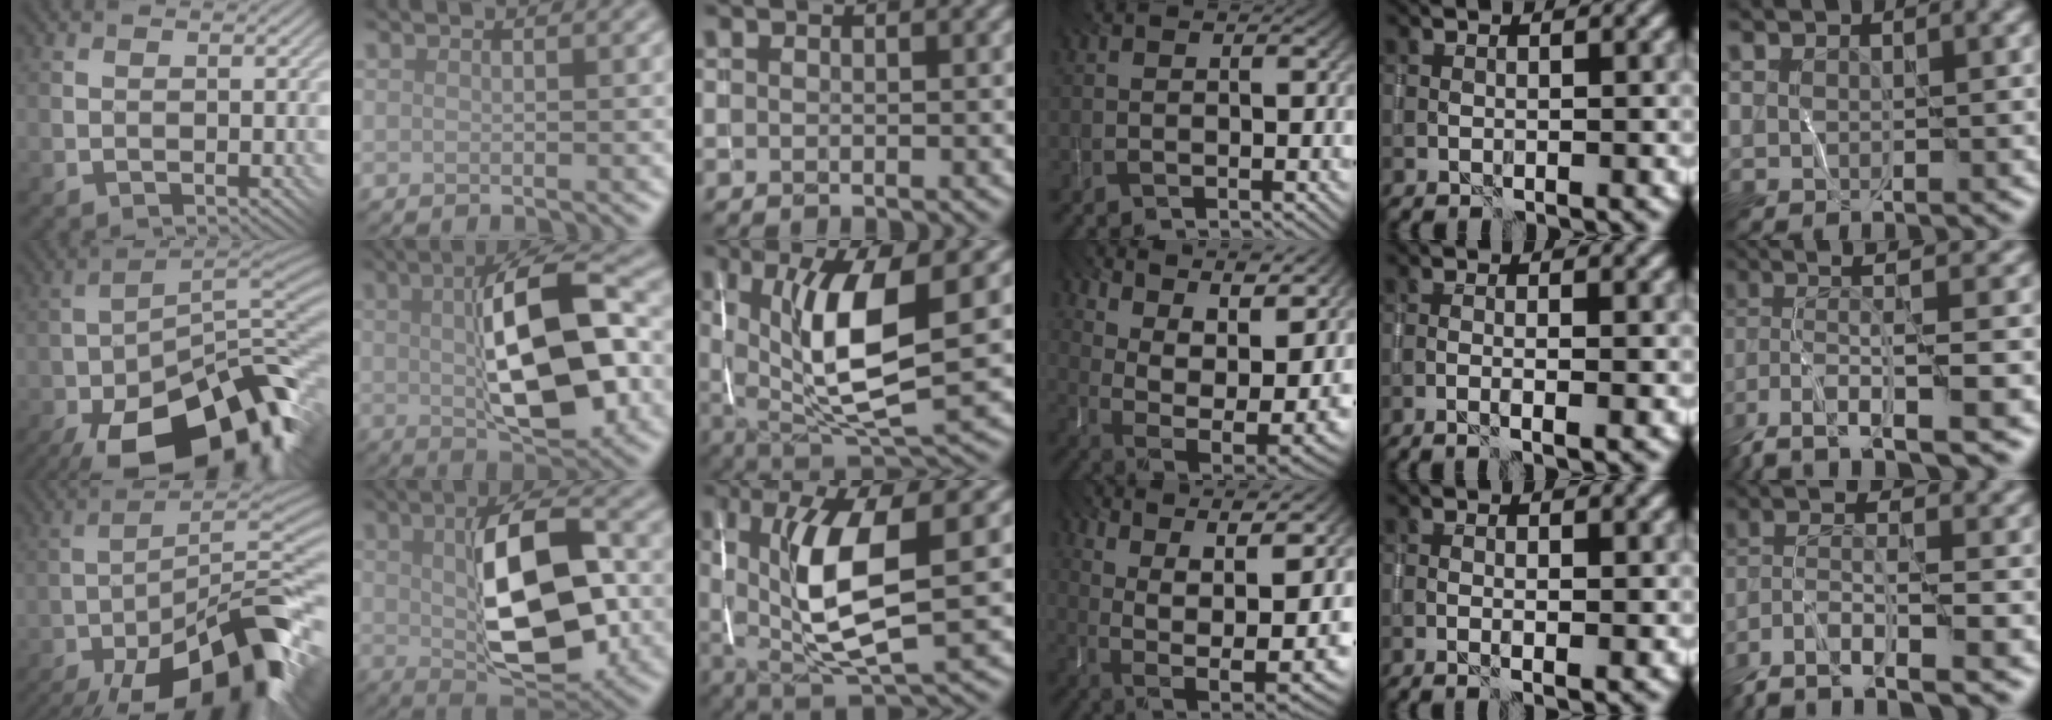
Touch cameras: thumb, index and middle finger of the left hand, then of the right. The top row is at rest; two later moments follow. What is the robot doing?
{"motion": "wrap", "object": "yarn"}